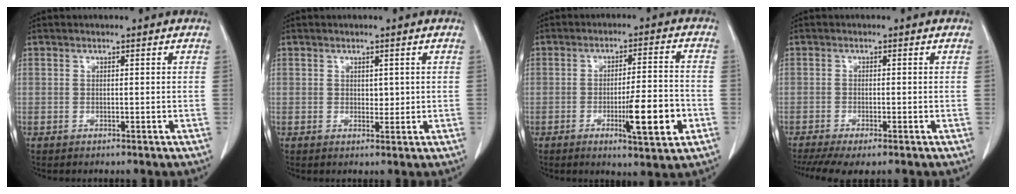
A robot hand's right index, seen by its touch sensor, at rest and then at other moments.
{"total": 1.4, "force": [0.4, 0.9, 0.9], "torque": [-0.009, -0.003, 0.007]}
{"total": 9.7, "force": [-3.4, 1.0, 9.0], "torque": [-0.135, -0.007, -0.049]}
{"total": 6.3, "force": [-4.7, 1.0, 4.1], "torque": [-0.067, -0.013, -0.080]}